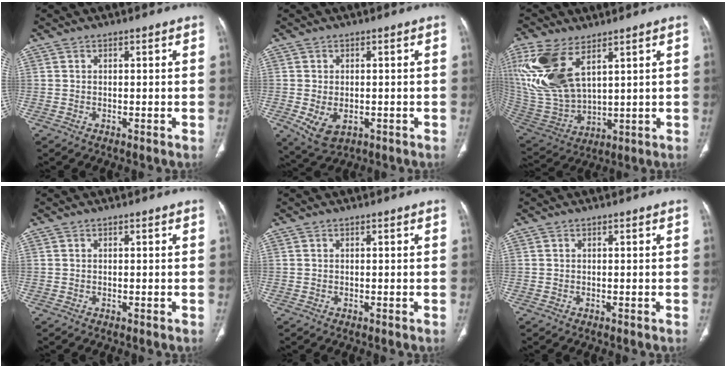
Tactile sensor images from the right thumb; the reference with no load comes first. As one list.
[{"total": 6.0, "force": [-1.6, 3.9, 4.3], "torque": [-0.076, -0.004, -0.010]}, {"total": 18.9, "force": [8.5, 9.7, 13.9], "torque": [-0.304, -0.032, 0.184]}, {"total": 0.0}, {"total": 0.0}, {"total": 0.0}]